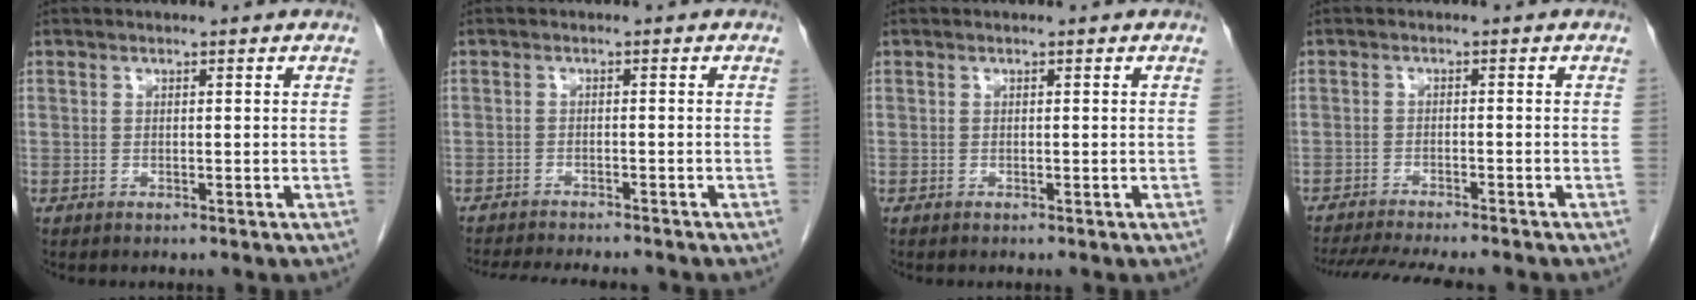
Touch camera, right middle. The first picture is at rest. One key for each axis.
{"total": 10.4, "fx": -9.5, "fy": 1.3, "fz": 4.1, "tx": -0.061, "ty": -0.014, "tz": -0.130}
{"total": 0.0}
{"total": 13.2, "fx": -11.7, "fy": 1.5, "fz": 6.0, "tx": -0.099, "ty": -0.018, "tz": -0.163}